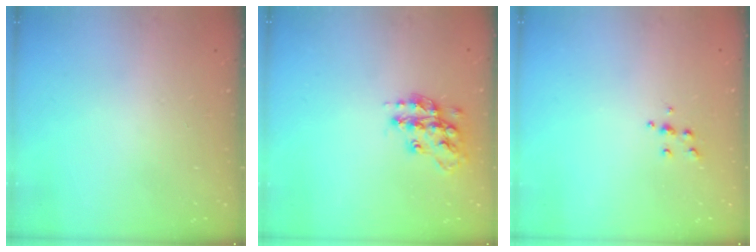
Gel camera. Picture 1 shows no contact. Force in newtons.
{"total": 15.0, "press": 15.0, "slide": 1.0}
{"total": 4.8, "press": 4.7, "slide": 0.6}